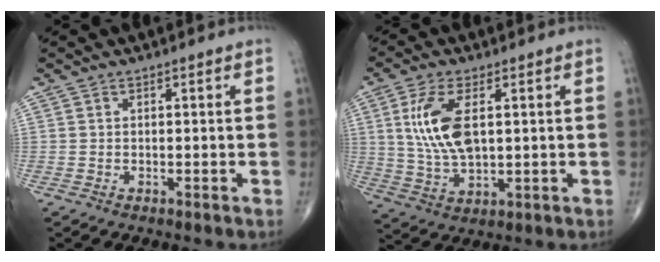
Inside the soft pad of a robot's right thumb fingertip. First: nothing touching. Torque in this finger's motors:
{"motor_torque": [-0.89, 0.93, 1.05, 0.39, 0.26]}